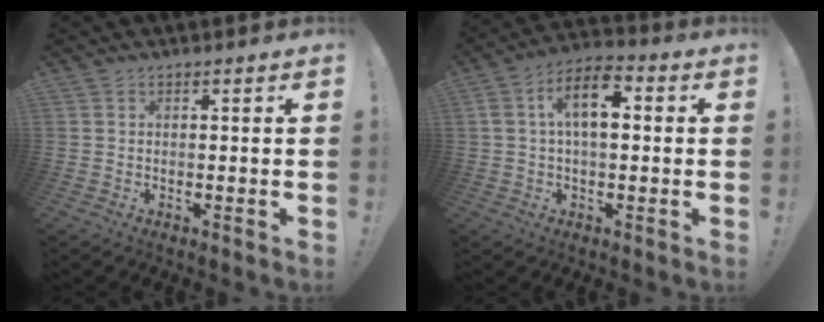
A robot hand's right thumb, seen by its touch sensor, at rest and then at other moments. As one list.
[{"total": 10.9, "force": [1.9, 5.7, 9.1], "torque": [-0.150, 0.009, 0.035]}]